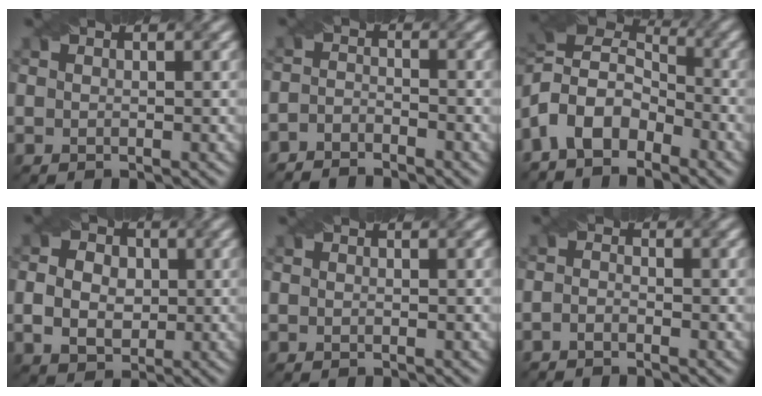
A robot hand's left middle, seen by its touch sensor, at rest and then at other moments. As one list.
[{"total": 2.7, "force": [-2.6, 0.4, 0.5], "torque": [-0.010, -0.003, -0.055]}, {"total": 7.3, "force": [-4.0, 4.2, 4.5], "torque": [-0.084, 0.011, -0.095]}, {"total": 5.0, "force": [0.2, 4.0, 2.9], "torque": [-0.051, 0.011, -0.004]}, {"total": 0.0}, {"total": 1.2, "force": [-1.1, 0.2, 0.5], "torque": [-0.014, -0.002, -0.024]}]